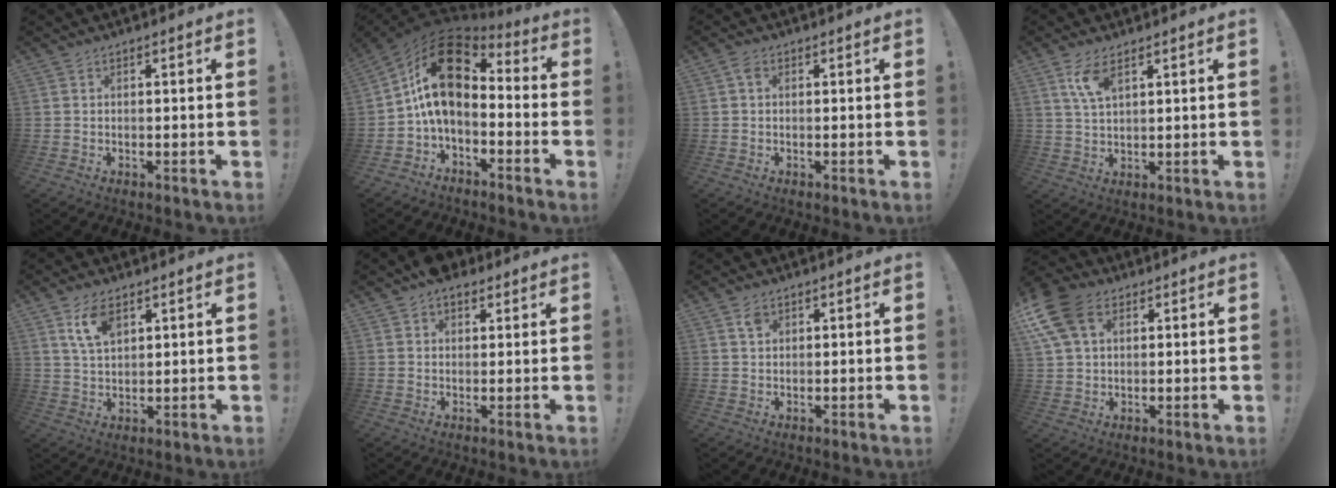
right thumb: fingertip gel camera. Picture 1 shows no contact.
{"total": 16.9, "force": [3.4, 9.7, 13.4], "torque": [-0.247, -0.010, 0.060]}
{"total": 1.9, "force": [0.4, 1.3, 1.3], "torque": [-0.027, 0.005, 0.007]}
{"total": 6.4, "force": [3.4, 2.3, 4.9], "torque": [-0.091, -0.007, 0.060]}
{"total": 8.0, "force": [4.3, 3.9, 5.5], "torque": [-0.099, -0.010, 0.079]}
{"total": 5.4, "force": [3.6, 3.4, 2.0], "torque": [-0.029, -0.010, 0.067]}
{"total": 2.4, "force": [1.5, 1.6, 1.0], "torque": [-0.013, -0.002, 0.026]}
{"total": 14.3, "force": [5.9, 9.7, 8.8], "torque": [-0.175, -0.019, 0.112]}